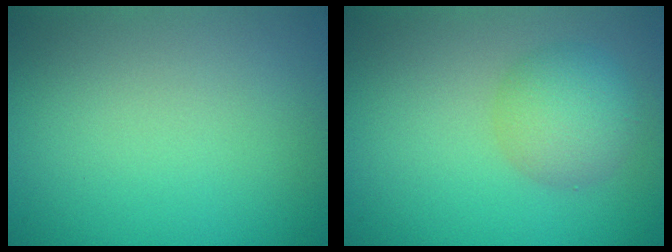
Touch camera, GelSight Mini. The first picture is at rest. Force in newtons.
{"total": 3.6, "press": 3.6, "slide": 0.1}